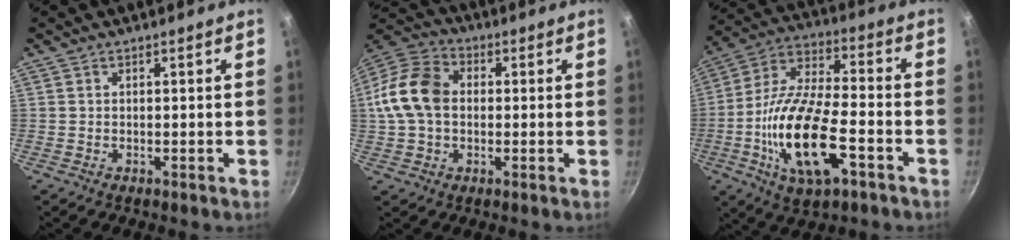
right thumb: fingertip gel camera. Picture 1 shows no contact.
{"total": 13.2, "force": [0.5, 9.7, 9.0], "torque": [-0.151, 0.026, -0.006]}
{"total": 19.8, "force": [-6.3, 8.1, 16.9], "torque": [-0.318, 0.021, -0.117]}